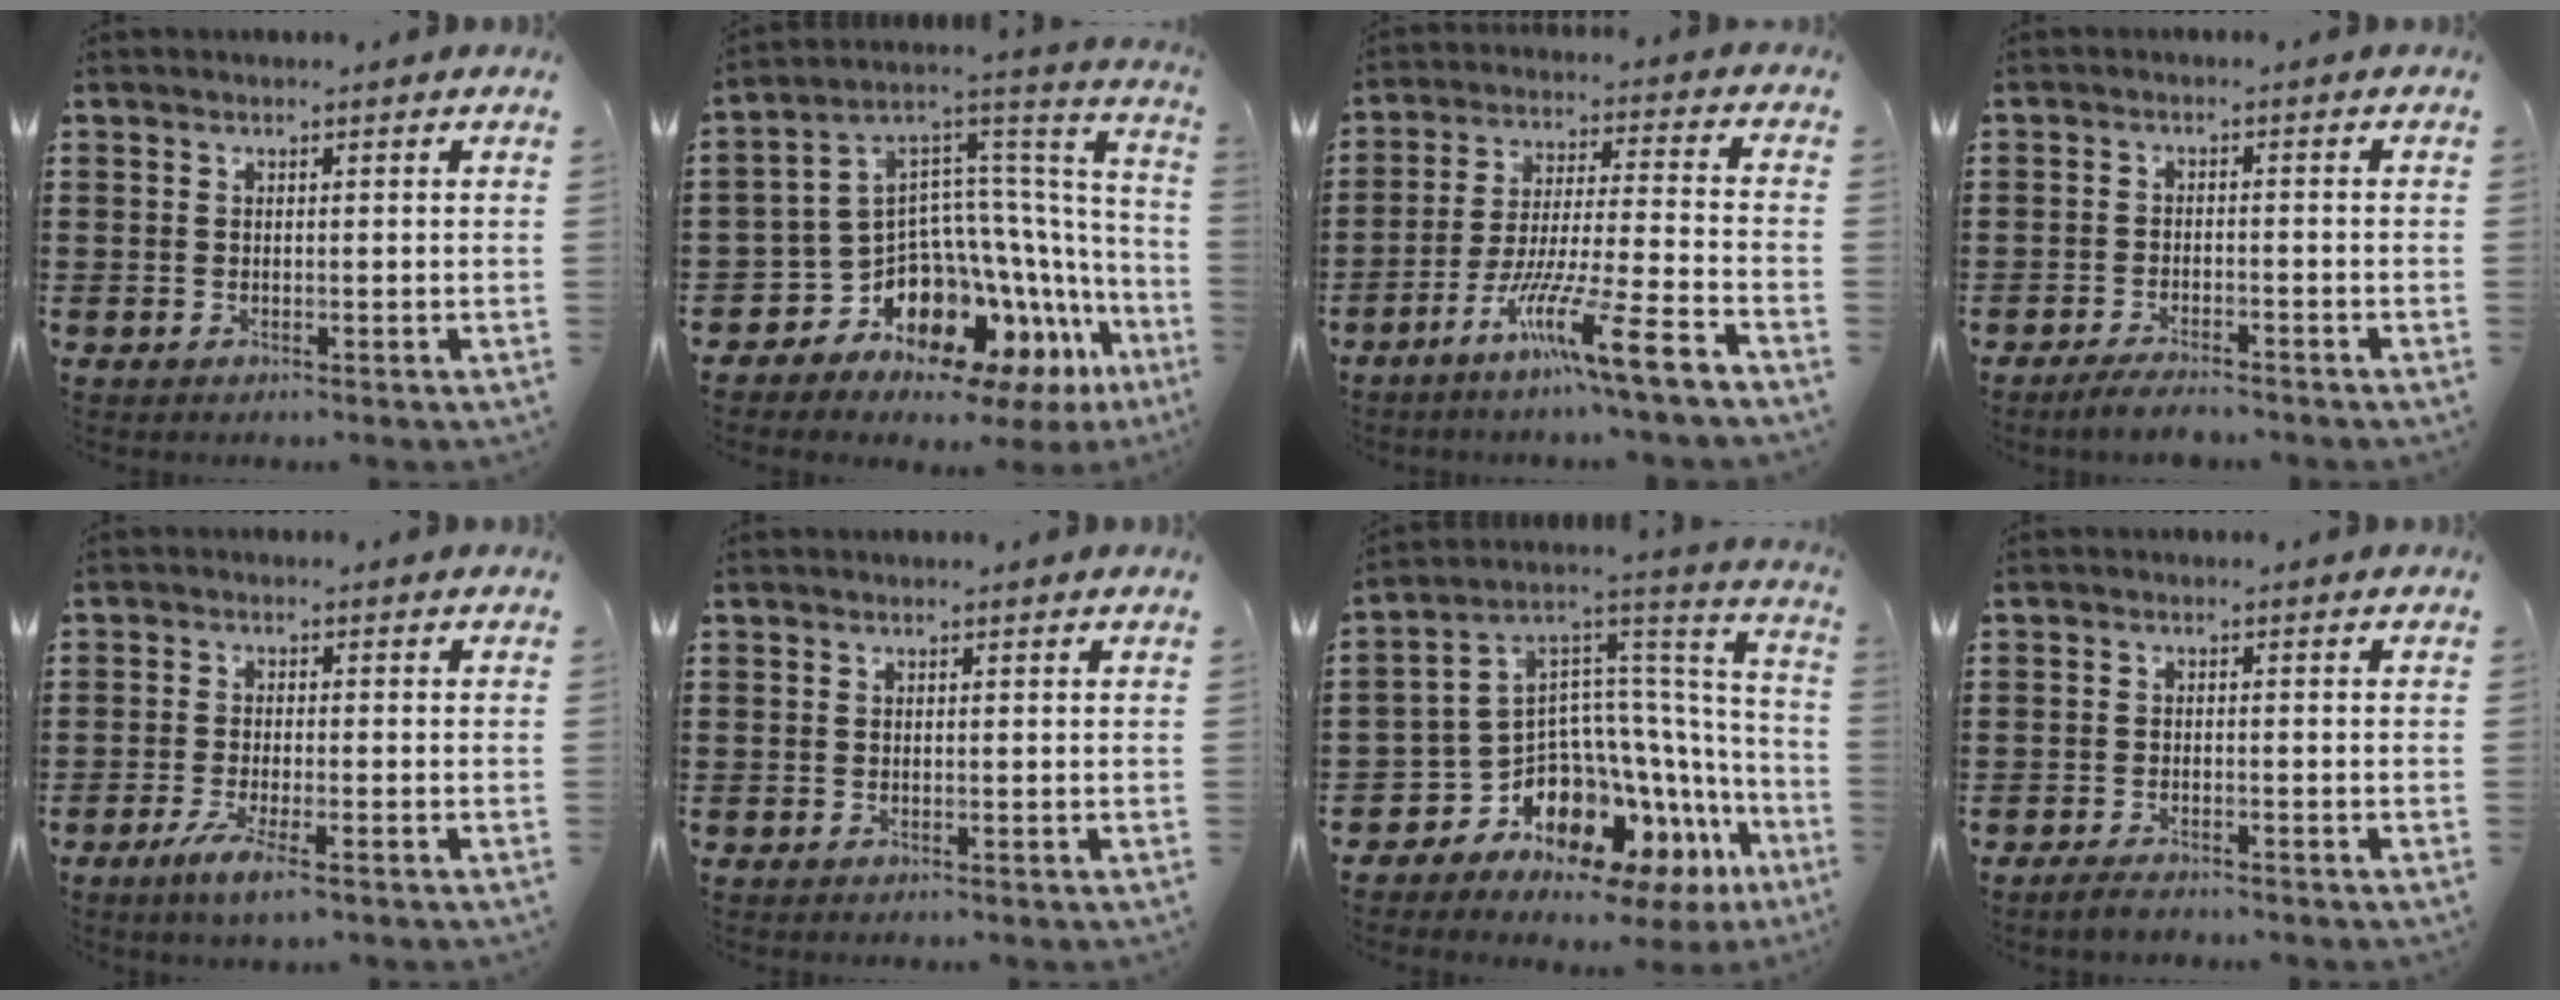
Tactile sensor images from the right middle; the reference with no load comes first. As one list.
[{"total": 9.8, "force": [-7.2, 5.3, 4.0], "torque": [-0.111, -0.033, -0.143]}, {"total": 11.2, "force": [-7.7, -0.3, 8.0], "torque": [-0.152, -0.003, -0.151]}, {"total": 3.2, "force": [-3.0, 0.2, 1.0], "torque": [-0.023, -0.001, -0.062]}, {"total": 4.1, "force": [-2.6, 0.4, 3.2], "torque": [-0.071, -0.011, -0.049]}, {"total": 0.0}, {"total": 9.0, "force": [-6.8, 4.9, 3.3], "torque": [-0.101, -0.036, -0.140]}, {"total": 1.8, "force": [-1.7, 0.3, 0.6], "torque": [-0.012, 0.003, -0.033]}]